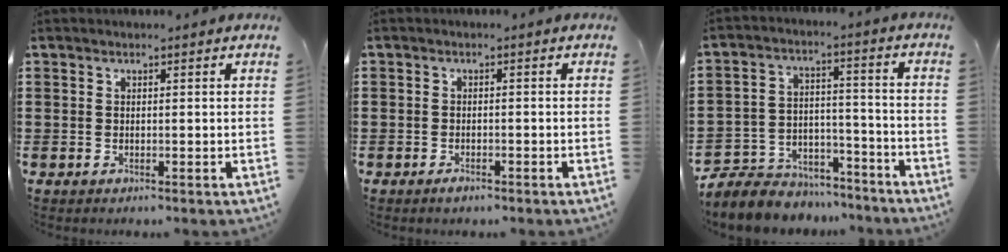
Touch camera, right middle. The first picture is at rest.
{"total": 1.2, "force": [-1.0, 0.6, 0.3], "torque": [-0.007, 0.000, -0.021]}
{"total": 6.3, "force": [-5.9, 2.4, 0.1], "torque": [-0.013, 0.013, -0.119]}